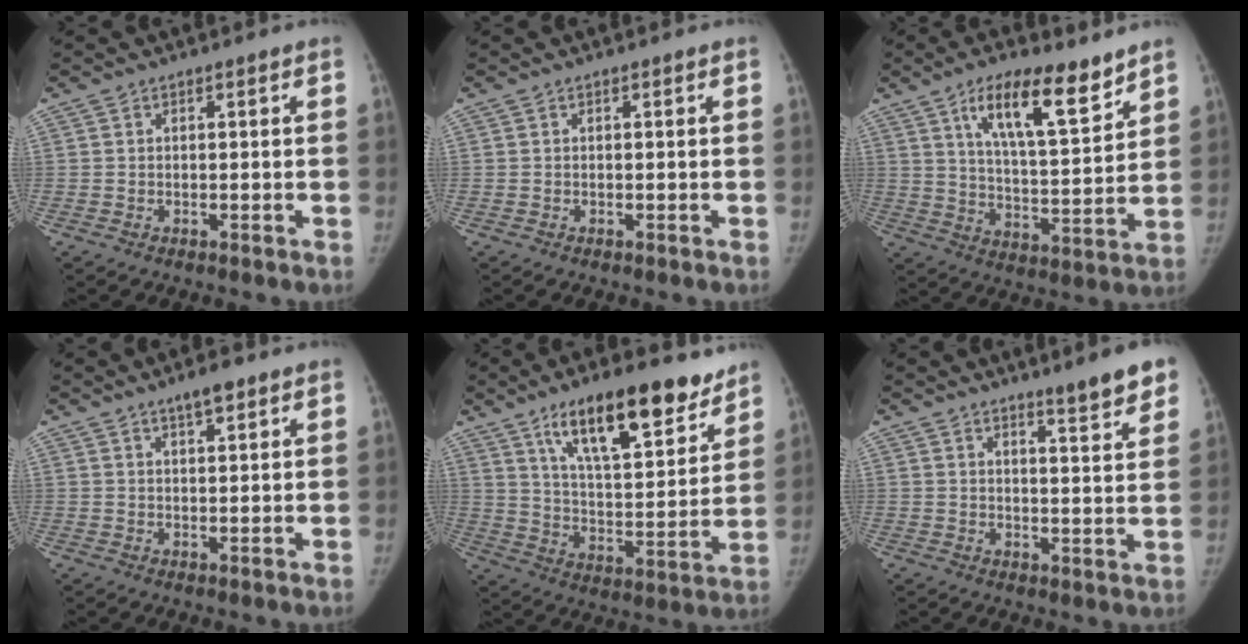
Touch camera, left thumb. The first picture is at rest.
{"total": 0.0}
{"total": 14.9, "force": [9.3, 4.6, 10.6], "torque": [-0.151, -0.051, 0.160]}
{"total": 3.9, "force": [2.7, 1.0, 2.7], "torque": [-0.041, -0.011, 0.044]}
{"total": 20.2, "force": [13.4, 6.5, 13.6], "torque": [-0.179, -0.063, 0.224]}
{"total": 7.9, "force": [5.7, 1.0, 5.3], "torque": [-0.059, -0.037, 0.079]}